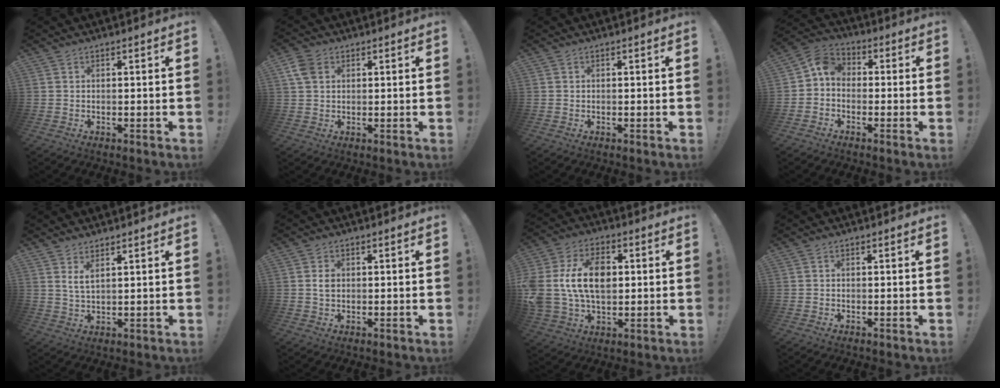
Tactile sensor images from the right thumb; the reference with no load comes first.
{"total": 6.2, "force": [2.2, 4.5, 3.6], "torque": [-0.076, 0.005, 0.046]}
{"total": 0.0}
{"total": 6.5, "force": [-0.8, 5.3, 3.7], "torque": [-0.069, 0.018, -0.011]}
{"total": 4.0, "force": [2.7, 1.2, 2.7], "torque": [-0.048, -0.015, 0.046]}
{"total": 2.4, "force": [0.4, 1.8, 1.4], "torque": [-0.018, 0.002, 0.004]}
{"total": 17.1, "force": [1.8, 11.9, 12.2], "torque": [-0.223, 0.006, 0.035]}
{"total": 0.0}